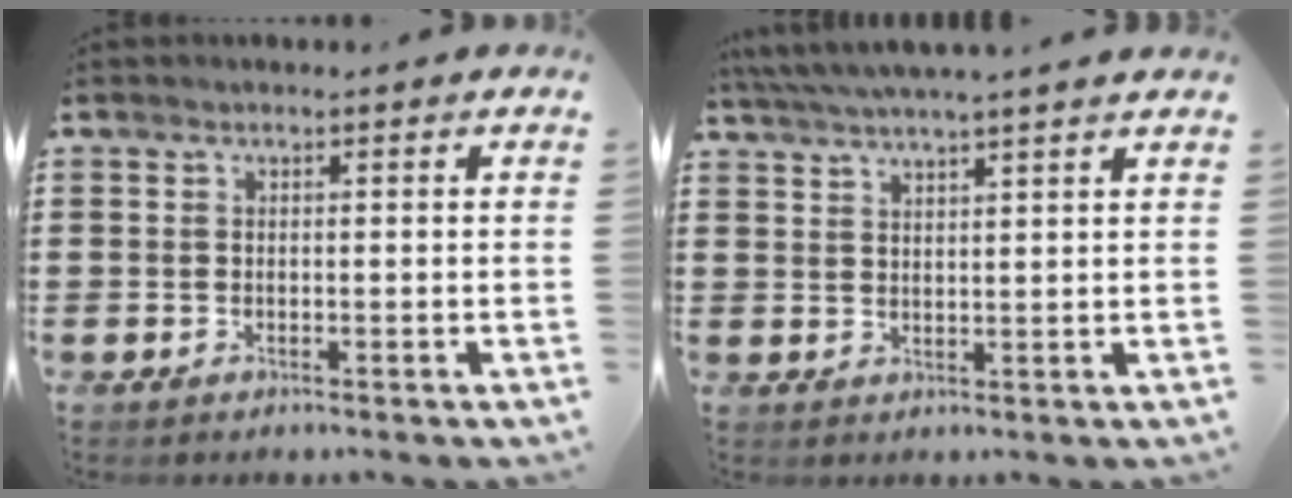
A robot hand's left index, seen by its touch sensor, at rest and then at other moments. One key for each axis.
{"total": 4.0, "fx": 3.7, "fy": -0.9, "fz": 1.2, "tx": -0.036, "ty": -0.011, "tz": 0.066}